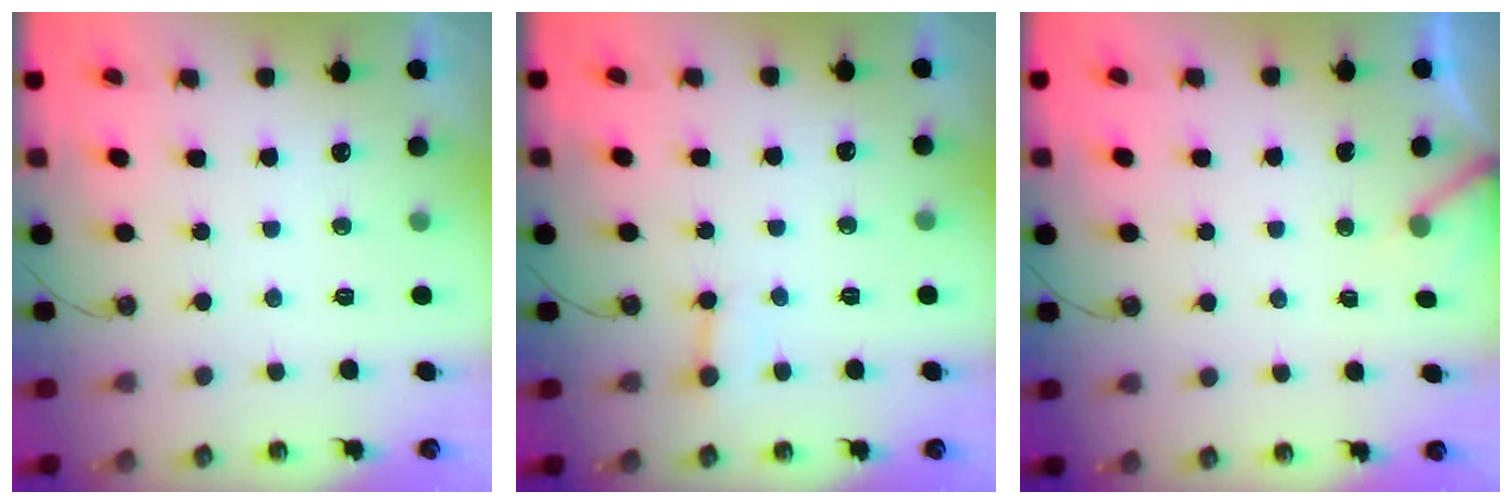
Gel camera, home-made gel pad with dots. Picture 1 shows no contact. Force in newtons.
{"total": 2.6, "press": 2.6, "slide": 0.1}
{"total": 3.0, "press": 3.0, "slide": 0.3}